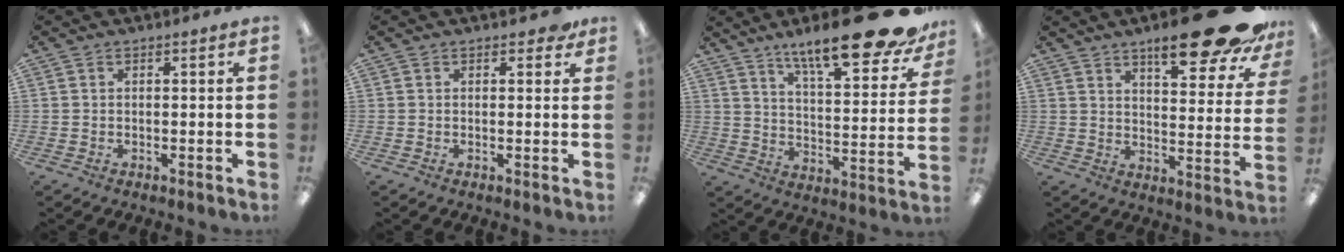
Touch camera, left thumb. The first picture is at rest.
{"total": 1.6, "force": [0.9, 1.0, 1.0], "torque": [-0.004, -0.003, 0.012]}
{"total": 20.1, "force": [15.6, 4.4, 11.9], "torque": [-0.179, -0.107, 0.255]}
{"total": 19.9, "force": [14.1, 5.3, 12.9], "torque": [-0.176, -0.095, 0.226]}